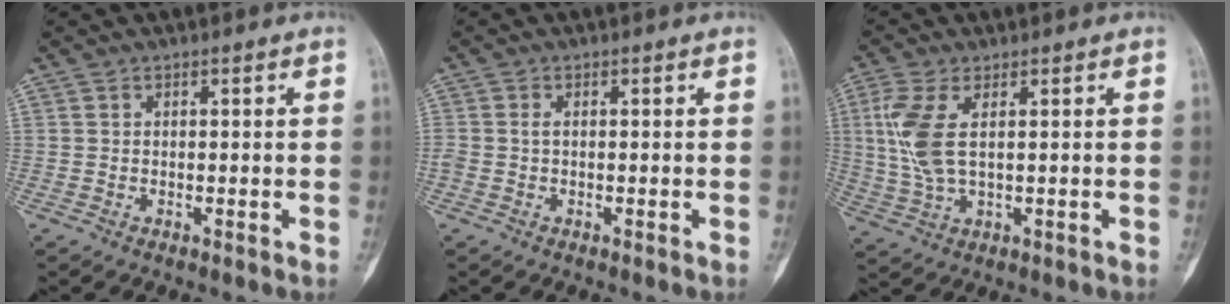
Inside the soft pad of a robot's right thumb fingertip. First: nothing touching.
{"total": 1.1, "force": [0.0, 0.7, 0.9], "torque": [-0.021, 0.000, -0.001]}
{"total": 8.3, "force": [1.7, 3.5, 7.4], "torque": [-0.190, -0.002, 0.038]}